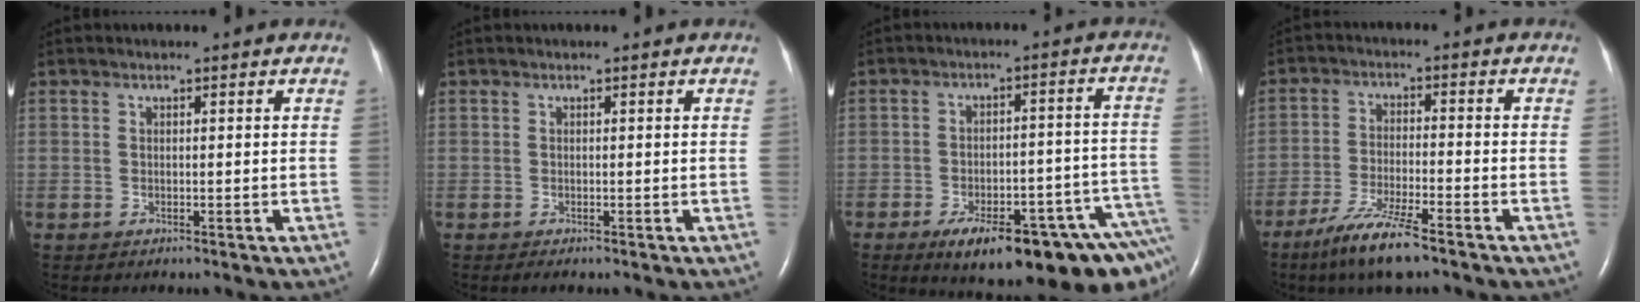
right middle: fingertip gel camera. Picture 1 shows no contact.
{"total": 0.0}
{"total": 20.3, "force": [-13.6, 4.8, 14.2], "torque": [-0.109, 0.030, -0.173]}
{"total": 8.5, "force": [-6.1, 0.7, 5.8], "torque": [-0.122, -0.023, -0.114]}